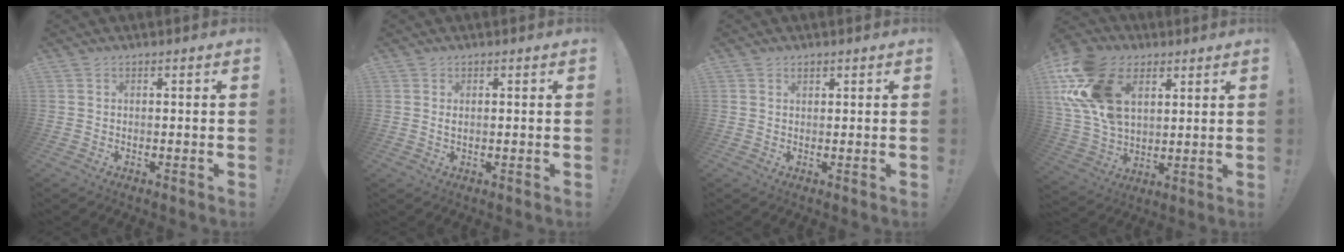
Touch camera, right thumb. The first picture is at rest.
{"total": 0.9, "force": [0.4, 0.3, 0.8], "torque": [-0.010, -0.002, 0.005]}
{"total": 1.1, "force": [0.8, 0.7, 0.3], "torque": [0.000, -0.001, 0.015]}
{"total": 22.4, "force": [8.5, 15.1, 14.3], "torque": [-0.282, -0.026, 0.160]}